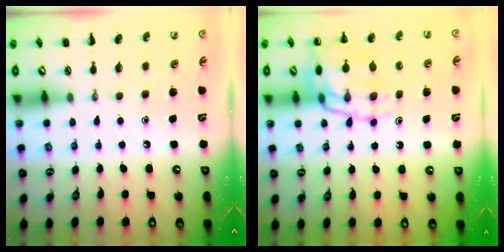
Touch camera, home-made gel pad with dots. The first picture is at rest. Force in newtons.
{"total": 15.1, "press": 14.9, "slide": 2.5}